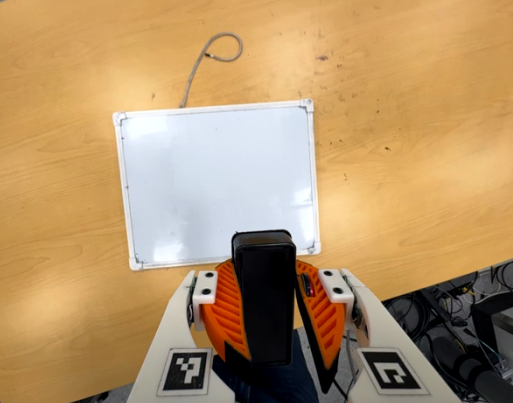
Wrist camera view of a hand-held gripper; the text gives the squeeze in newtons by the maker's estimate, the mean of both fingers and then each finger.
{"total": 10.1, "left": 10.1, "right": 10.2}